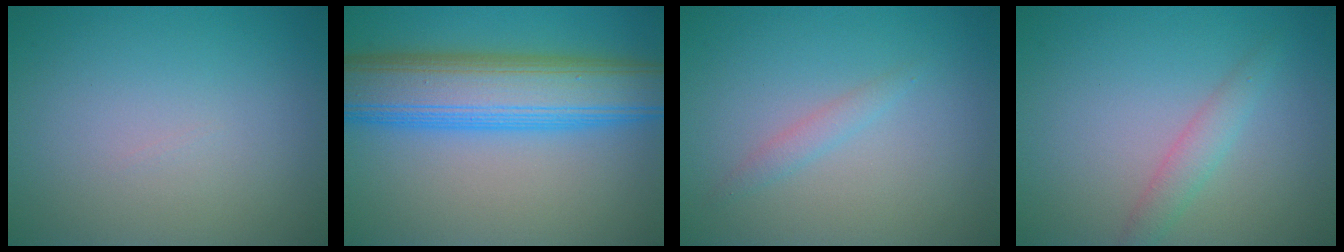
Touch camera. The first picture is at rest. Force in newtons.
{"total": 10.0, "press": 10.0, "slide": 0.4}
{"total": 1.2, "press": 1.2, "slide": 0.1}
{"total": 1.9, "press": 1.9, "slide": 0.0}